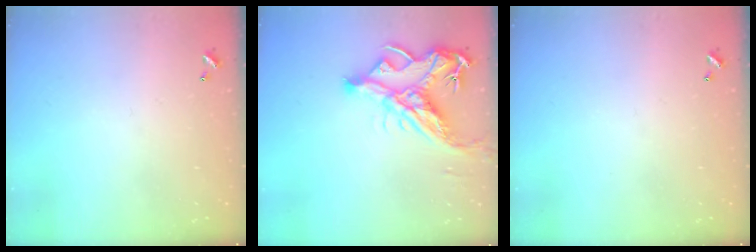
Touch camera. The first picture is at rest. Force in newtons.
{"total": 14.0, "press": 13.9, "slide": 1.8}
{"total": 0.0}